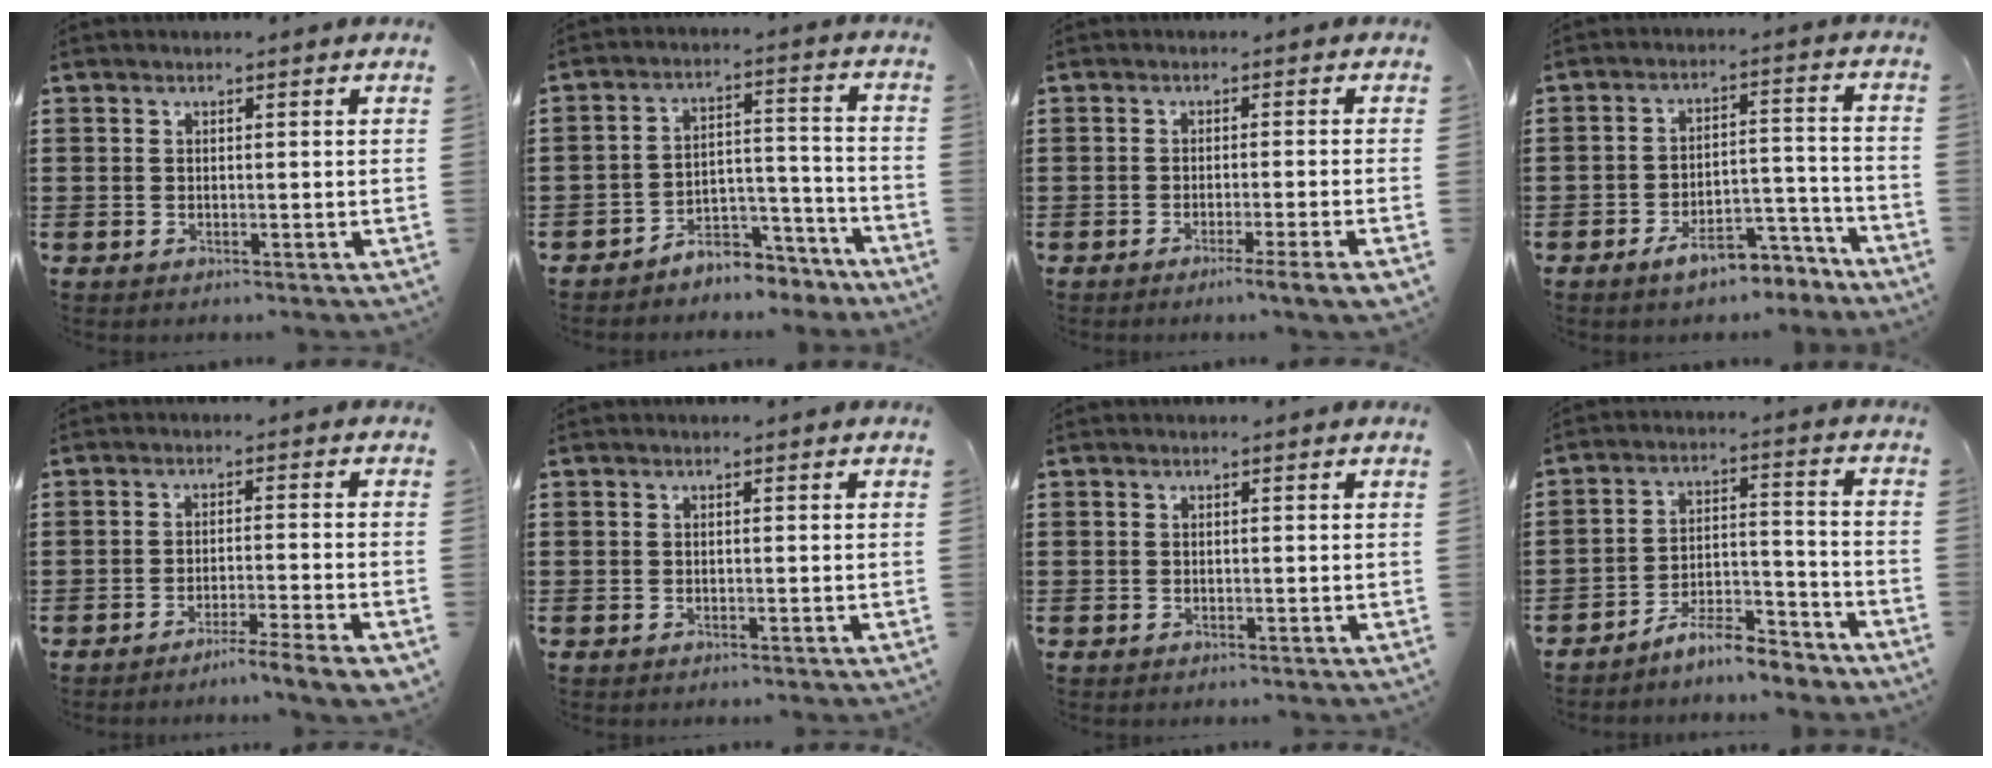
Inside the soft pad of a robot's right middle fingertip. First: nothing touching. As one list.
[{"total": 5.4, "force": [-5.1, 1.6, 0.7], "torque": [-0.014, 0.019, -0.101]}, {"total": 3.0, "force": [-2.1, -0.7, 2.0], "torque": [-0.030, -0.013, -0.037]}, {"total": 6.8, "force": [-5.7, 1.8, 3.2], "torque": [-0.044, 0.017, -0.103]}, {"total": 4.0, "force": [-3.4, -0.7, 2.0], "torque": [-0.031, -0.012, -0.064]}, {"total": 0.0}, {"total": 0.0}, {"total": 7.3, "force": [-6.9, 1.0, 2.2], "torque": [-0.036, 0.016, -0.131]}]